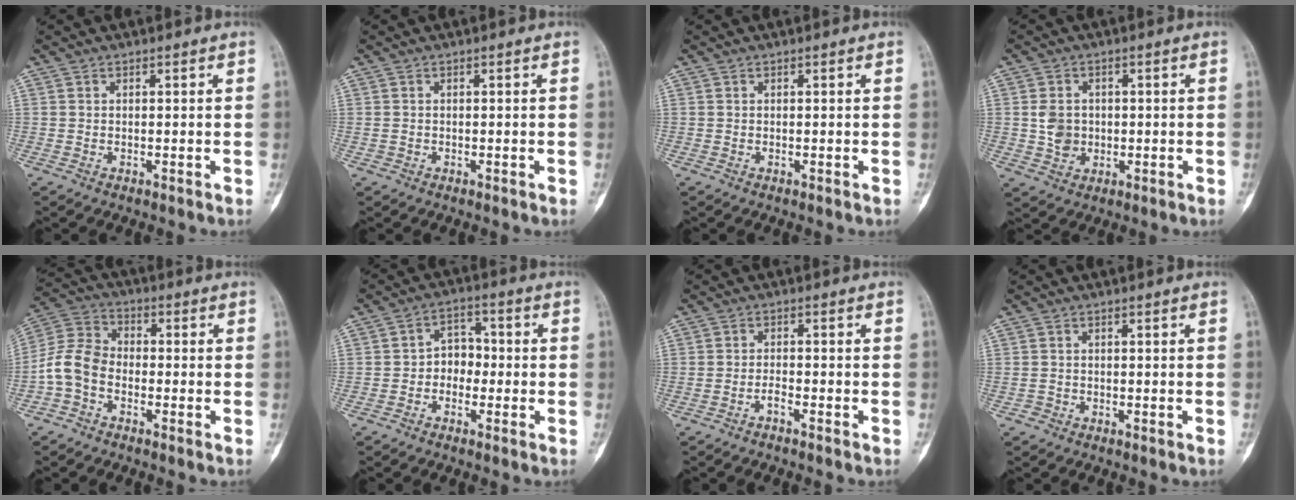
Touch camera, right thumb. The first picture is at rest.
{"total": 0.6, "force": [-0.1, 0.5, 0.3], "torque": [-0.006, 0.003, 0.001]}
{"total": 0.0}
{"total": 4.8, "force": [0.0, 4.0, 2.6], "torque": [-0.030, 0.000, 0.005]}
{"total": 8.1, "force": [-2.7, 5.8, 5.1], "torque": [-0.097, 0.028, -0.068]}
{"total": 5.1, "force": [-1.2, 4.1, 2.8], "torque": [-0.010, 0.026, -0.034]}
{"total": 1.3, "force": [-1.2, 0.0, 0.5], "torque": [-0.014, 0.011, -0.028]}
{"total": 0.8, "force": [-0.5, 0.6, 0.0], "torque": [-0.001, 0.004, -0.012]}